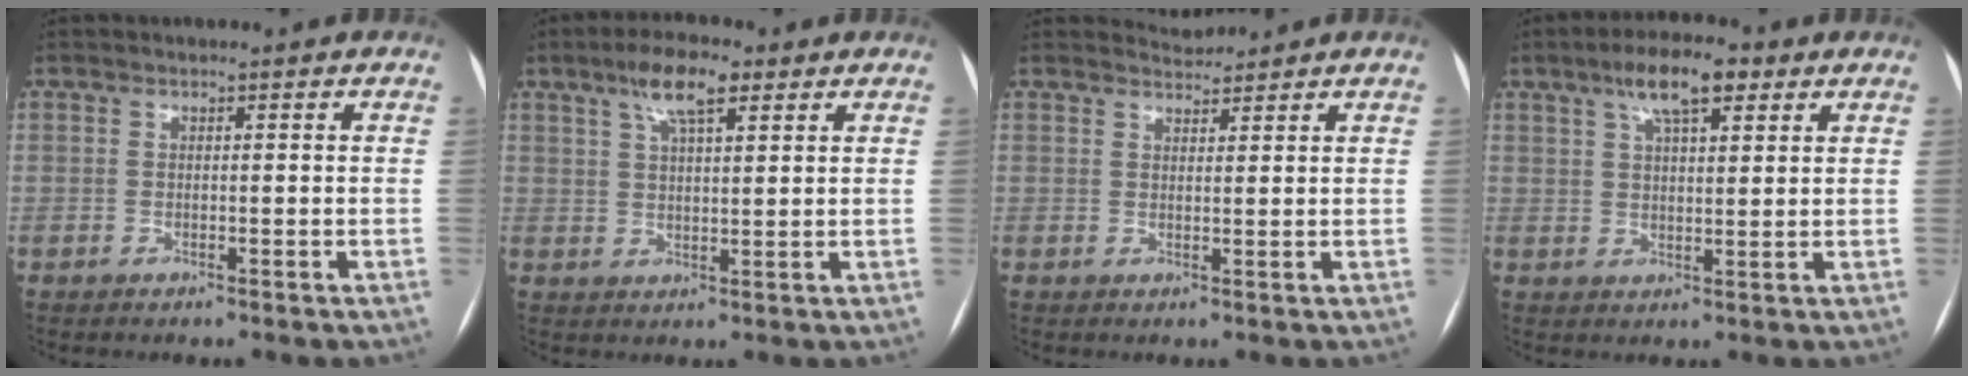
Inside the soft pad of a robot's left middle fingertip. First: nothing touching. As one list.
[{"total": 6.8, "force": [4.0, 1.8, 5.3], "torque": [-0.101, 0.015, 0.068]}, {"total": 2.0, "force": [1.9, -0.1, -0.6], "torque": [-0.002, 0.003, 0.038]}, {"total": 7.7, "force": [4.4, 2.3, 5.9], "torque": [-0.106, 0.018, 0.073]}]